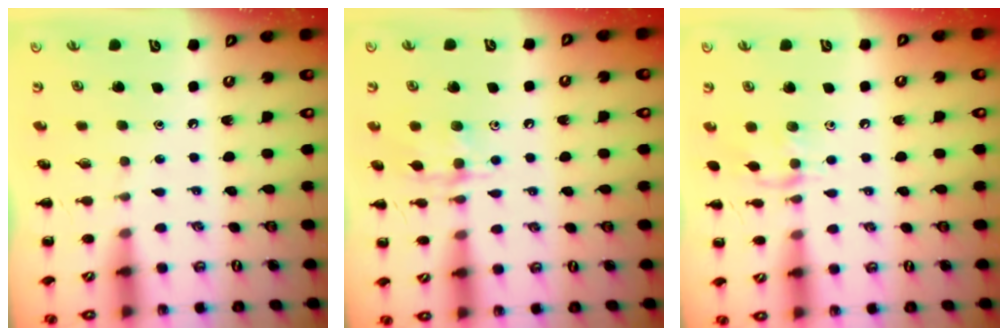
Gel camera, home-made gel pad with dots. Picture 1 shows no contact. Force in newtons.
{"total": 9.6, "press": 9.6, "slide": 0.5}
{"total": 7.8, "press": 7.7, "slide": 1.0}